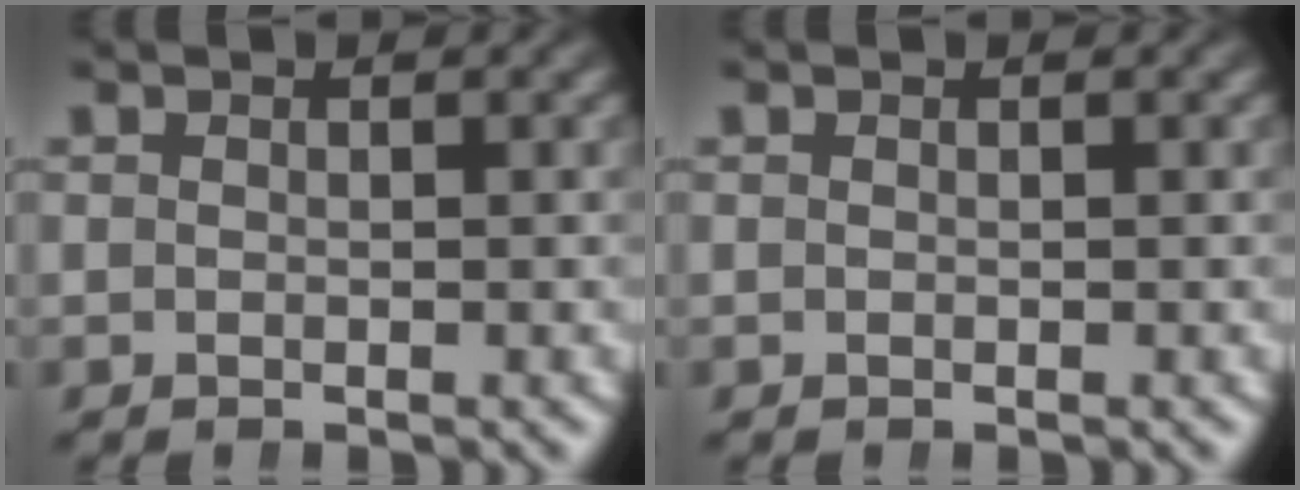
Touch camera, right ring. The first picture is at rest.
{"total": 0.0}